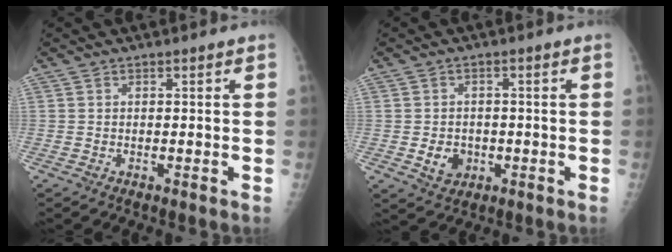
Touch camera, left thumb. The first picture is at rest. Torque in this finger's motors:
{"motor_torque": [0.22, 0.26, 0.22, 0.16, -0.01]}